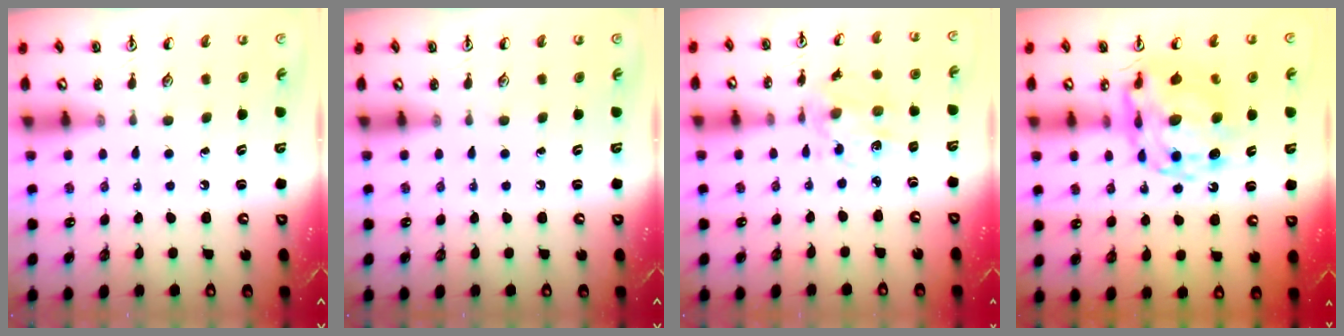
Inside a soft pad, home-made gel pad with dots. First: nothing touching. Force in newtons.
{"total": 0.0}
{"total": 5.5, "press": 5.2, "slide": 1.7}
{"total": 14.2, "press": 14.2, "slide": 1.3}